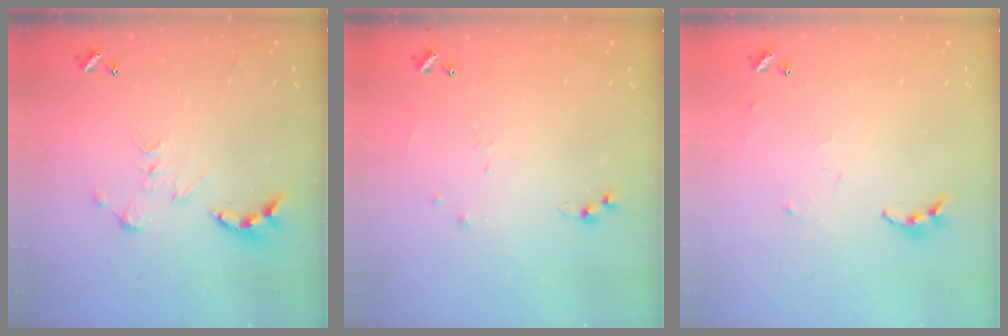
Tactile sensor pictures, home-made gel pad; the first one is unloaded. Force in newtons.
{"total": 5.1, "press": 5.1, "slide": 0.6}
{"total": 5.7, "press": 5.6, "slide": 0.6}